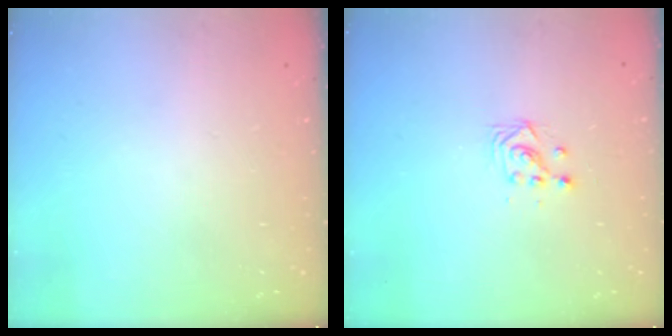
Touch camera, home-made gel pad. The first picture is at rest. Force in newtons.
{"total": 2.9, "press": 2.9, "slide": 0.2}